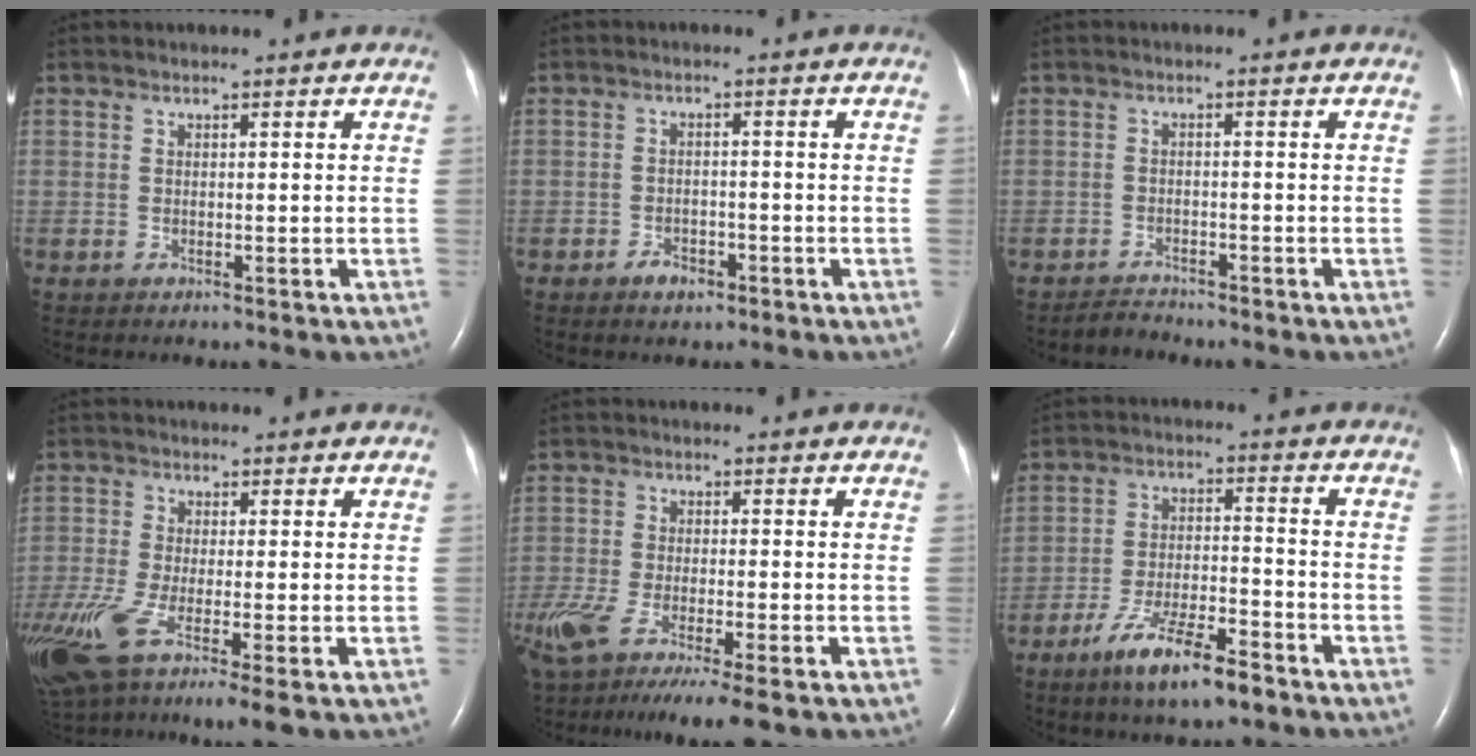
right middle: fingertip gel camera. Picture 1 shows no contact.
{"total": 3.2, "force": [-2.1, 1.8, 1.6], "torque": [-0.026, 0.003, -0.028]}
{"total": 1.8, "force": [-1.8, 0.2, -0.2], "torque": [0.001, -0.008, -0.030]}
{"total": 12.3, "force": [-6.3, 2.4, 10.3], "torque": [-0.232, -0.039, -0.117]}
{"total": 15.4, "force": [-10.3, 3.1, 11.0], "torque": [-0.243, -0.038, -0.175]}
{"total": 9.8, "force": [-6.7, 1.8, 7.0], "torque": [-0.133, -0.014, -0.119]}